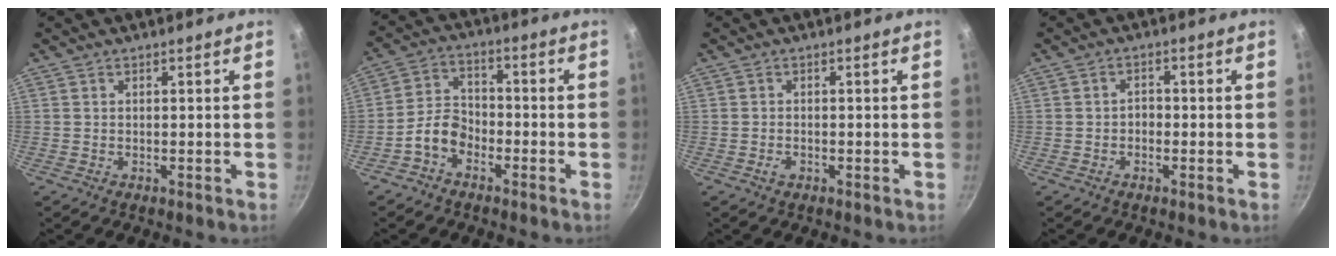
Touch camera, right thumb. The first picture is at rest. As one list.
[{"total": 6.4, "force": [-3.4, 4.3, 3.3], "torque": [-0.044, 0.042, -0.075]}, {"total": 1.3, "force": [-0.7, 0.8, 0.8], "torque": [-0.016, 0.003, -0.012]}, {"total": 2.0, "force": [-0.6, 1.5, 1.1], "torque": [-0.009, 0.010, -0.012]}]